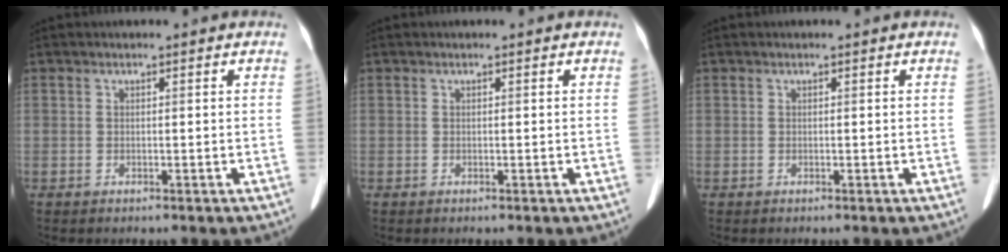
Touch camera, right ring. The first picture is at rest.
{"total": 0.0}
{"total": 0.0}